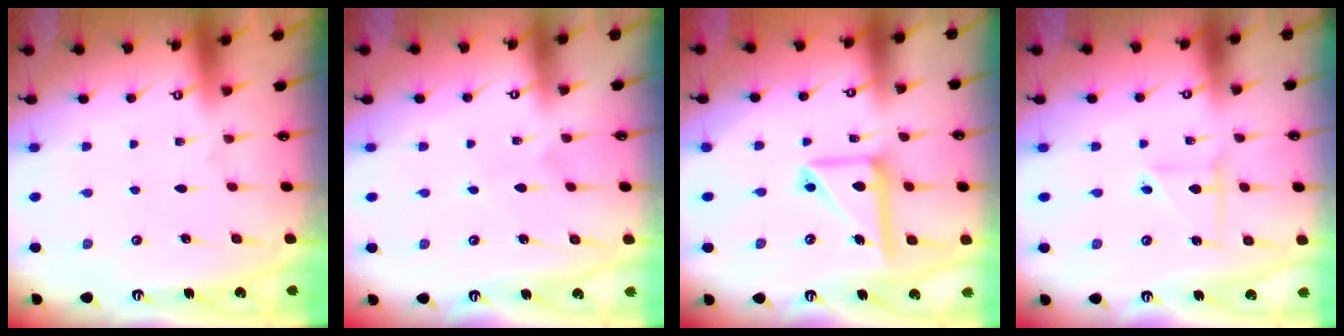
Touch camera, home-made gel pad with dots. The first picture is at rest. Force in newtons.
{"total": 1.9, "press": 1.9, "slide": 0.2}
{"total": 13.8, "press": 13.7, "slide": 1.7}
{"total": 3.6, "press": 3.6, "slide": 0.7}